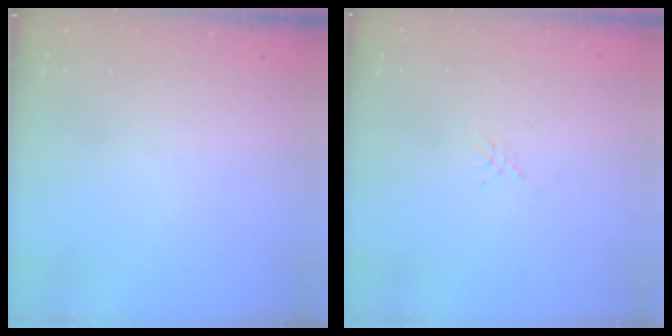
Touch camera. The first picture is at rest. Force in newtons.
{"total": 1.1, "press": 1.1, "slide": 0.3}